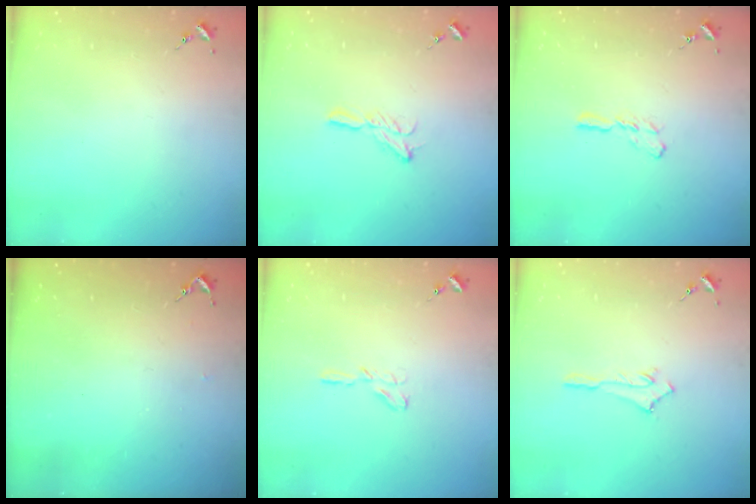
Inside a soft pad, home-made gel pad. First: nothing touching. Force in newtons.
{"total": 6.4, "press": 6.4, "slide": 0.4}
{"total": 5.6, "press": 5.5, "slide": 0.4}
{"total": 2.6, "press": 2.5, "slide": 0.3}
{"total": 3.8, "press": 3.8, "slide": 0.3}
{"total": 2.5, "press": 2.5, "slide": 0.2}